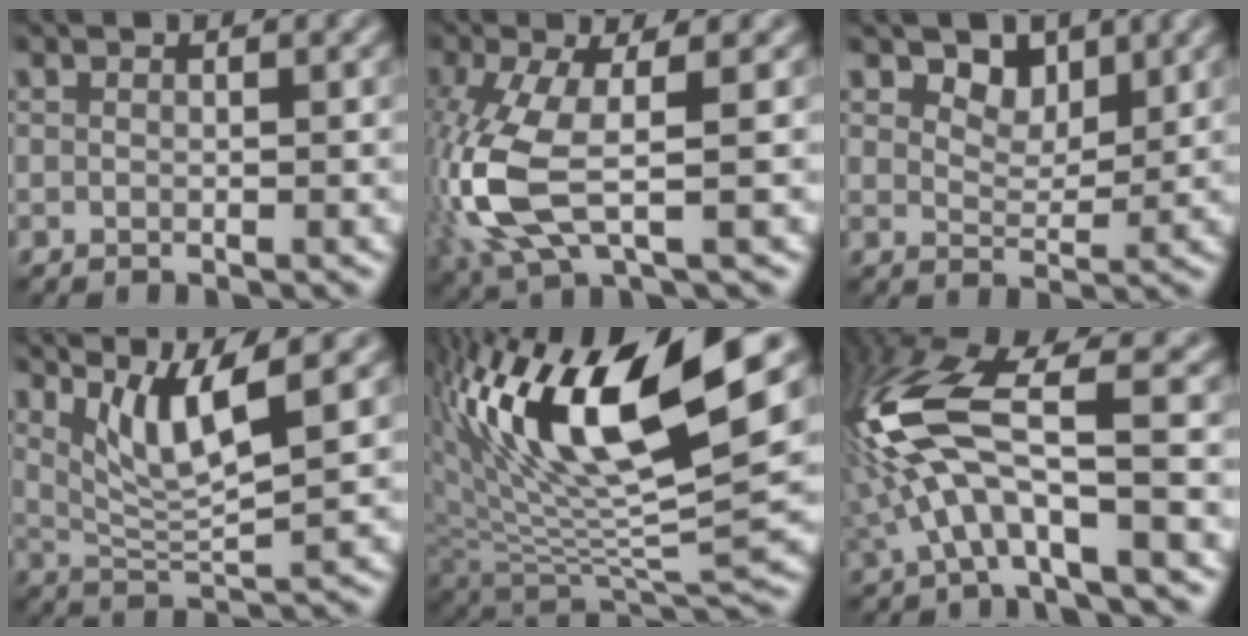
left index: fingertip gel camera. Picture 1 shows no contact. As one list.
[{"total": 7.9, "force": [-1.2, 2.8, 7.3], "torque": [-0.200, -0.006, -0.026]}, {"total": 3.0, "force": [2.1, 1.7, 1.4], "torque": [-0.031, -0.015, 0.034]}, {"total": 5.8, "force": [2.8, 1.0, 4.9], "torque": [-0.089, -0.005, 0.057]}, {"total": 13.8, "force": [5.6, 4.4, 11.8], "torque": [-0.222, 0.001, 0.105]}, {"total": 9.2, "force": [-0.6, 3.0, 8.7], "torque": [-0.197, 0.023, -0.019]}]